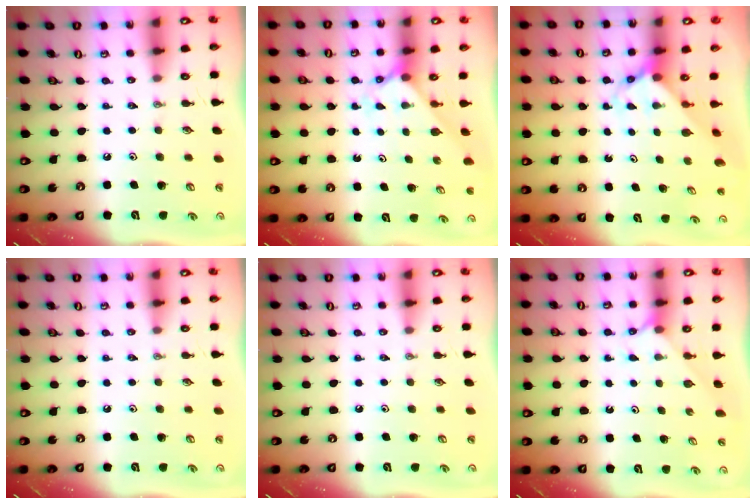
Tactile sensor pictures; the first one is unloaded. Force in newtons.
{"total": 1.9, "press": 1.9, "slide": 0.2}
{"total": 3.4, "press": 3.4, "slide": 0.3}
{"total": 0.0}
{"total": 0.0}
{"total": 2.1, "press": 2.1, "slide": 0.3}